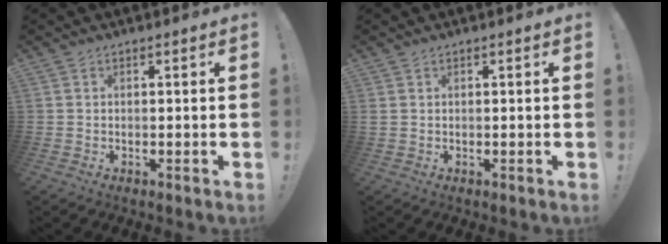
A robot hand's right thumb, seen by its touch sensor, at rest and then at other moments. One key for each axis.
{"total": 0.7, "fx": 0.4, "fy": 0.4, "fz": 0.4, "tx": -0.013, "ty": 0.002, "tz": 0.009}